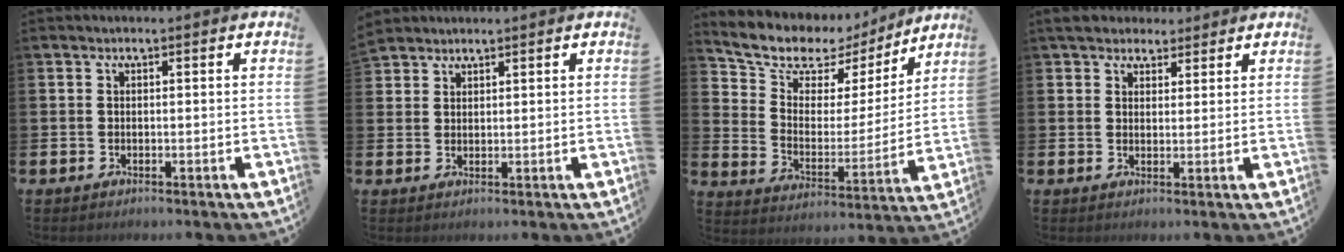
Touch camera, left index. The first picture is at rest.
{"total": 2.2, "force": [2.1, 0.6, -0.4], "torque": [0.016, -0.011, 0.039]}
{"total": 9.1, "force": [7.8, 4.2, 1.8], "torque": [-0.079, -0.057, 0.138]}
{"total": 4.2, "force": [3.7, 2.0, 0.4], "torque": [-0.009, -0.012, 0.068]}